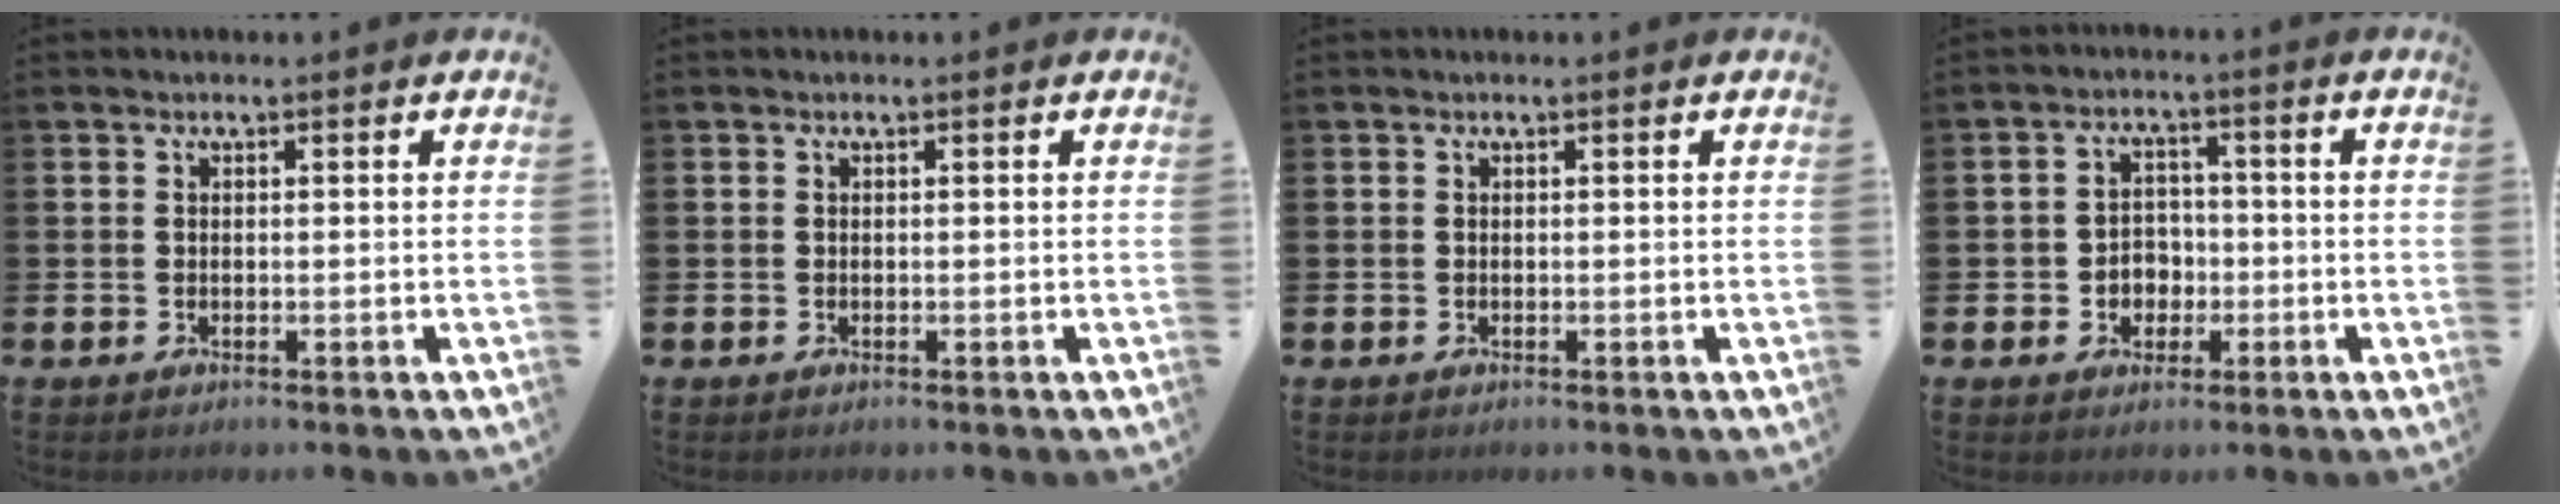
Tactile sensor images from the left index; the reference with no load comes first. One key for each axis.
{"total": 0.0}
{"total": 0.0}
{"total": 3.5, "fx": -0.7, "fy": 3.3, "fz": 1.0, "tx": -0.019, "ty": -0.001, "tz": -0.023}